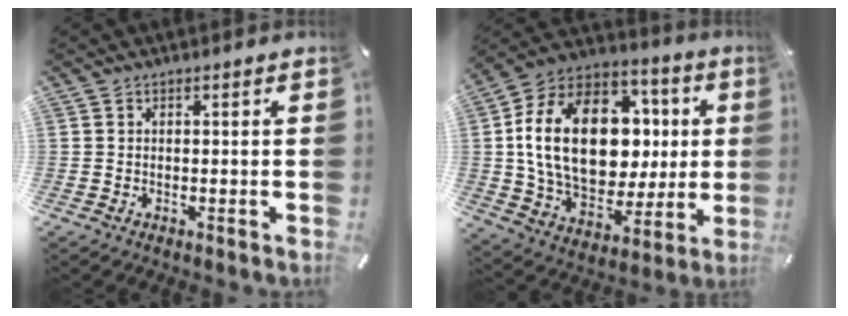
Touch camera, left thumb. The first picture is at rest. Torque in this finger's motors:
{"motor_torque": [1.88, 2.42, 2.77, 0.00, 0.69]}